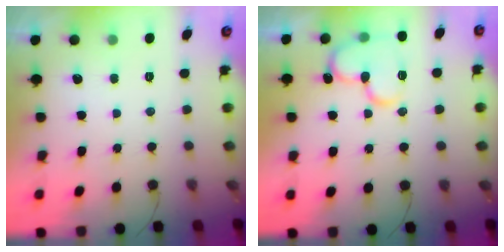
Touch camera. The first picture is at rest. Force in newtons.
{"total": 14.8, "press": 14.7, "slide": 2.3}